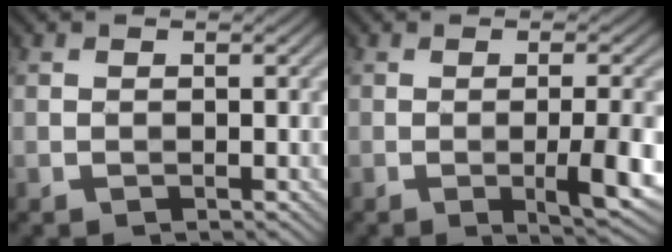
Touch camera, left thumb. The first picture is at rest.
{"total": 5.4, "force": [-1.2, 0.7, 5.2], "torque": [-0.086, 0.001, -0.018]}